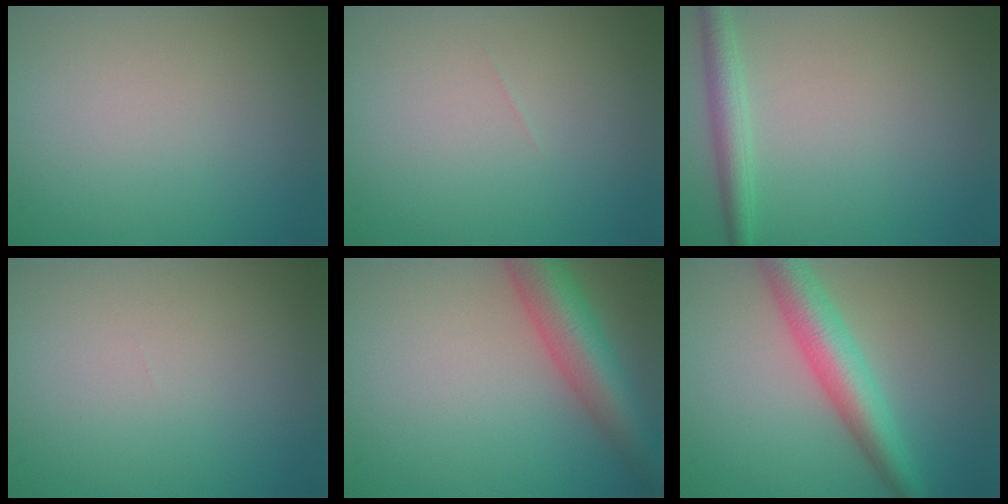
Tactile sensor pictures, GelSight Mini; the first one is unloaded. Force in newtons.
{"total": 0.0}
{"total": 2.4, "press": 2.4, "slide": 0.0}
{"total": 0.0}
{"total": 6.8, "press": 6.8, "slide": 0.3}
{"total": 5.3, "press": 5.3, "slide": 0.0}